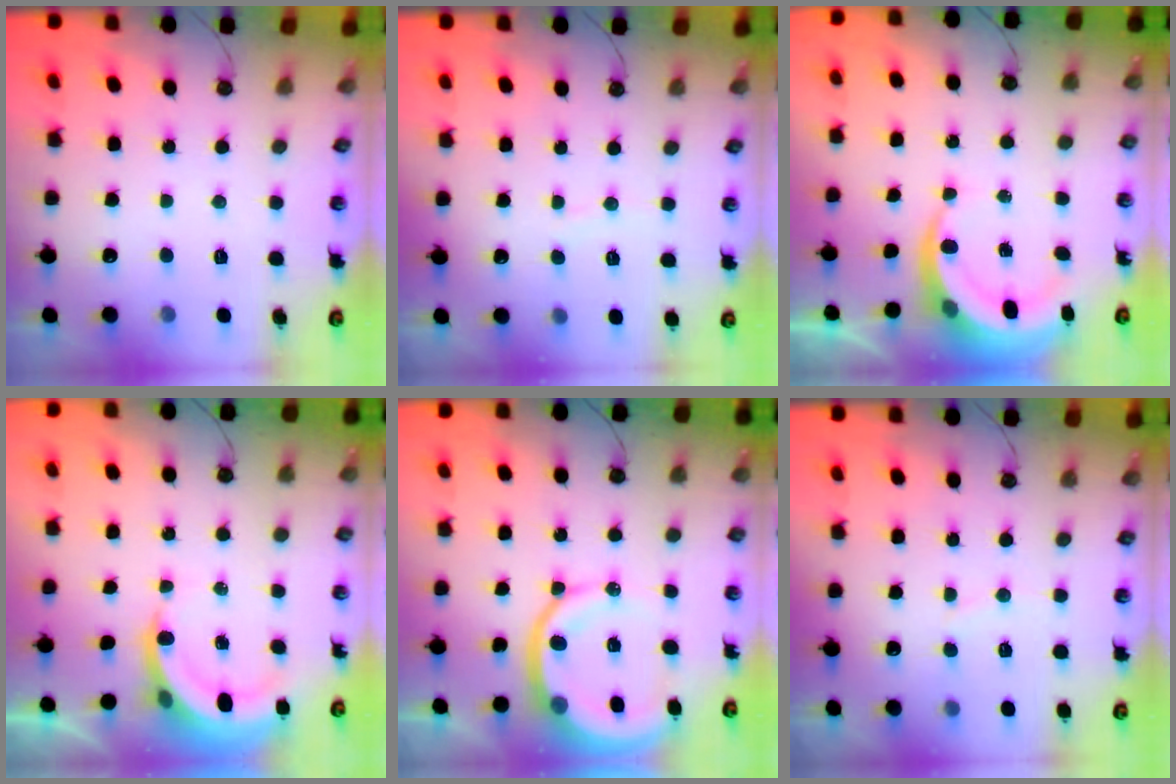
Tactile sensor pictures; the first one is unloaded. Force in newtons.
{"total": 2.8, "press": 2.8, "slide": 0.4}
{"total": 7.2, "press": 7.2, "slide": 0.9}
{"total": 5.6, "press": 5.6, "slide": 0.6}
{"total": 12.7, "press": 12.6, "slide": 1.8}
{"total": 4.0, "press": 3.9, "slide": 1.0}